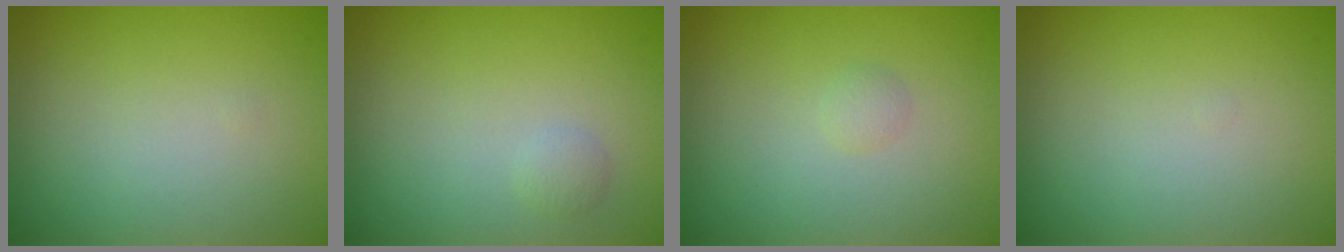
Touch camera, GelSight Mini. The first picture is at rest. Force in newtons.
{"total": 0.8, "press": 0.8, "slide": 0.1}
{"total": 0.7, "press": 0.7, "slide": 0.0}
{"total": 0.0}